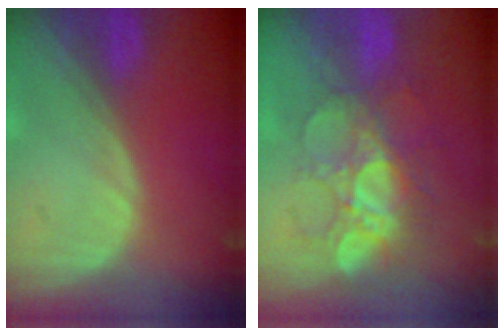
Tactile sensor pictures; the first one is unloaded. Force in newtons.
{"total": 9.2, "press": 8.5, "slide": 3.5}